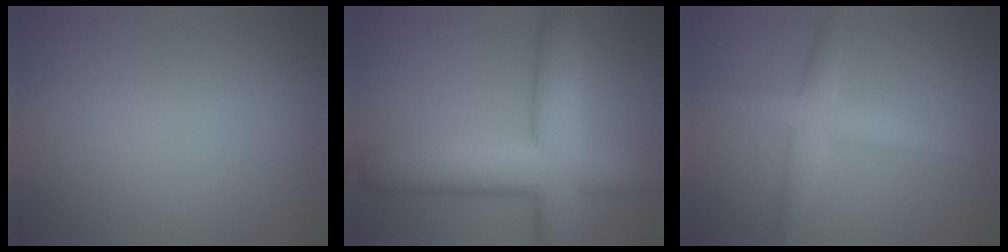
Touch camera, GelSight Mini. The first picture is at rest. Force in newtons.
{"total": 10.5, "press": 10.4, "slide": 0.6}
{"total": 3.5, "press": 3.5, "slide": 0.1}